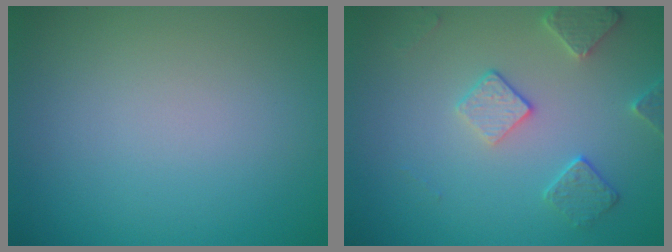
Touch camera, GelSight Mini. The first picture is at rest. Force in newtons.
{"total": 2.8, "press": 2.7, "slide": 0.7}